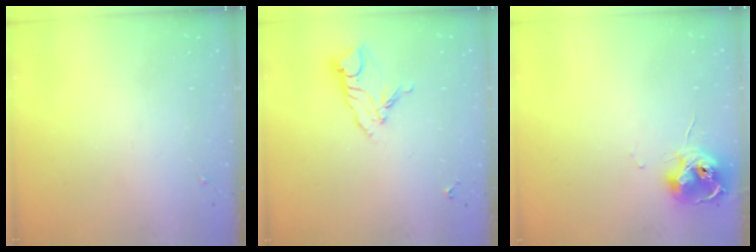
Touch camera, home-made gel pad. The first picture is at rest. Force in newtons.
{"total": 9.9, "press": 9.8, "slide": 0.8}
{"total": 11.9, "press": 11.8, "slide": 1.2}